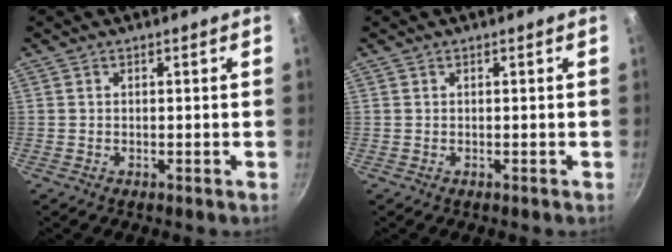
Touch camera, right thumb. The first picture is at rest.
{"total": 0.0}